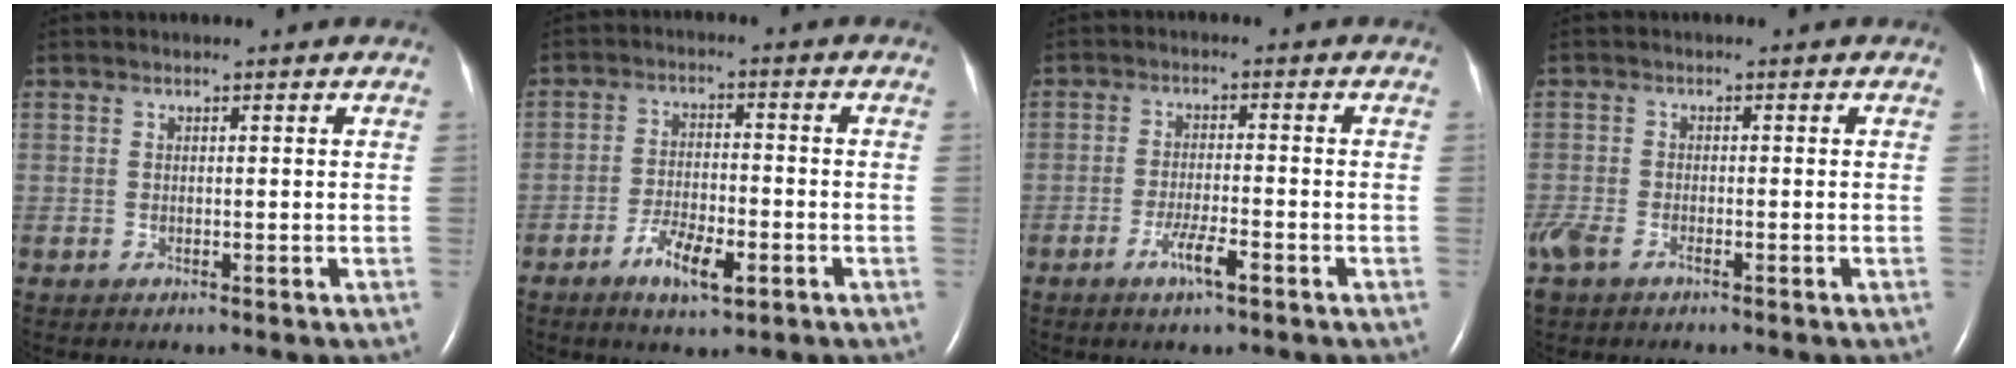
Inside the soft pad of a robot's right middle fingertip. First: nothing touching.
{"total": 6.3, "force": [-3.3, 1.9, 5.0], "torque": [-0.096, -0.003, -0.053]}
{"total": 4.1, "force": [-2.3, 0.4, 3.4], "torque": [-0.067, -0.003, -0.042]}
{"total": 5.3, "force": [-3.3, 2.6, 3.2], "torque": [-0.080, -0.010, -0.065]}